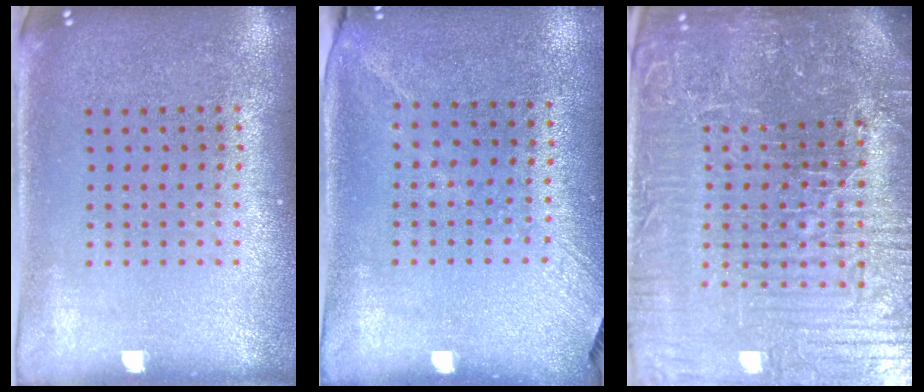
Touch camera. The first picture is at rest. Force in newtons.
{"total": 1.3, "press": 1.0, "slide": 0.9}
{"total": 7.3, "press": 6.4, "slide": 3.3}